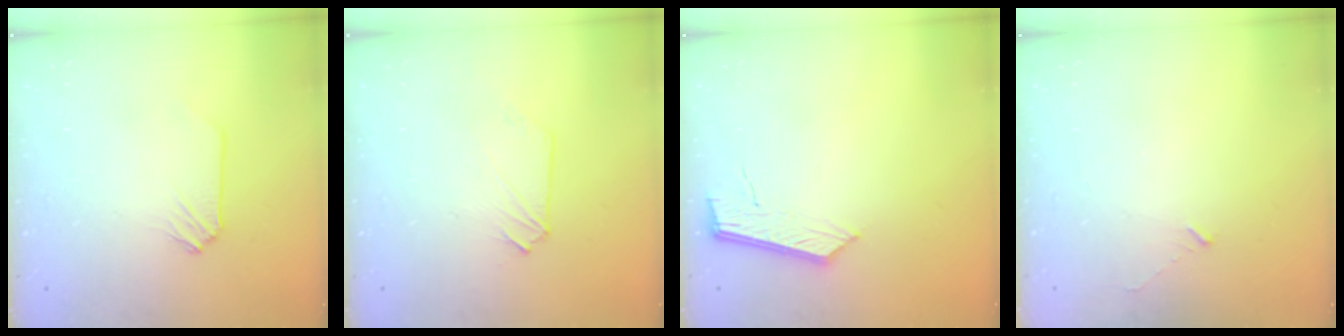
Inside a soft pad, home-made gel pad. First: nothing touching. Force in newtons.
{"total": 0.9, "press": 0.9, "slide": 0.2}
{"total": 5.8, "press": 5.7, "slide": 0.7}
{"total": 2.4, "press": 2.4, "slide": 0.2}